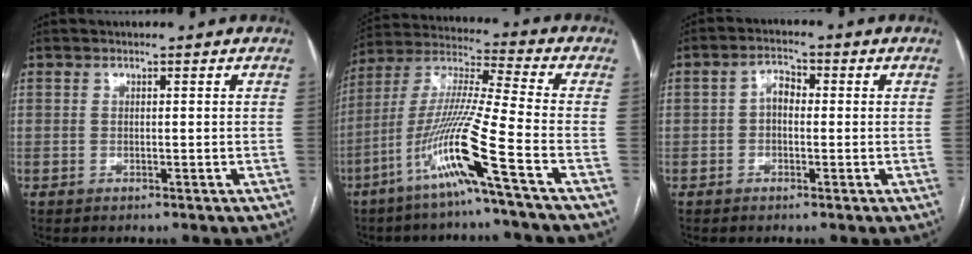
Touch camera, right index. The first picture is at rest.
{"total": 14.5, "force": [-7.0, -2.0, 12.5], "torque": [-0.260, -0.017, -0.142]}
{"total": 3.3, "force": [-0.1, 2.2, 2.5], "torque": [-0.041, 0.018, -0.006]}